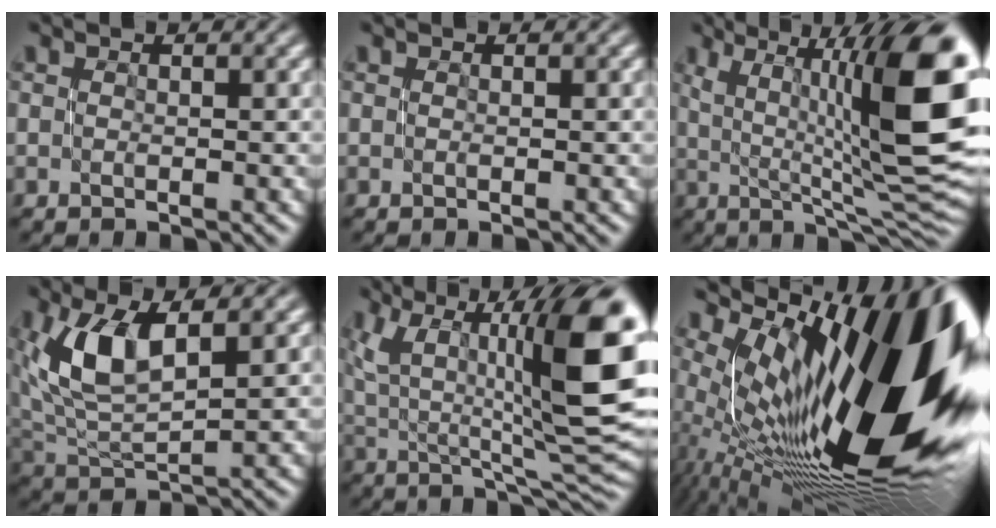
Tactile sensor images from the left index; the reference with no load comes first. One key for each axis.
{"total": 0.0}
{"total": 13.7, "fx": 2.5, "fy": 3.8, "fz": 12.9, "tx": -0.190, "ty": 0.013, "tz": 0.043}
{"total": 6.5, "fx": 2.5, "fy": 3.0, "fz": 5.2, "tx": -0.120, "ty": 0.005, "tz": 0.049}
{"total": 13.7, "fx": 3.5, "fy": 4.8, "fz": 12.4, "tx": -0.194, "ty": 0.010, "tz": 0.055}
{"total": 19.8, "fx": 3.9, "fy": 8.1, "fz": 17.6, "tx": -0.261, "ty": 0.007, "tz": 0.065}